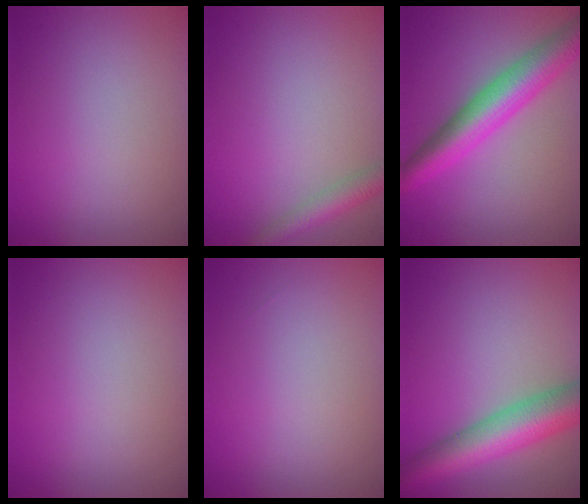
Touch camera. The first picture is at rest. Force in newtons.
{"total": 2.5, "press": 2.5, "slide": 0.1}
{"total": 7.3, "press": 7.2, "slide": 0.3}
{"total": 0.0}
{"total": 0.0}
{"total": 8.5, "press": 8.5, "slide": 0.3}